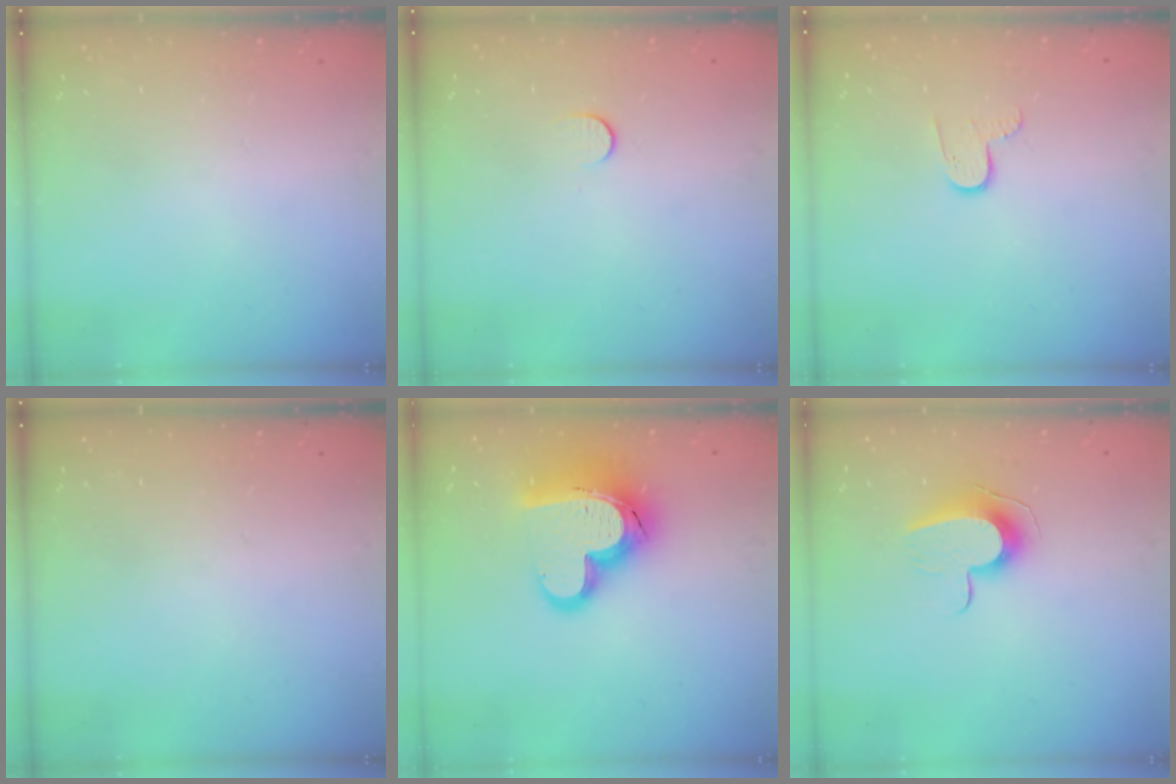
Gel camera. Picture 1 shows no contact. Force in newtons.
{"total": 5.2, "press": 5.2, "slide": 0.5}
{"total": 5.2, "press": 5.2, "slide": 0.4}
{"total": 0.0}
{"total": 19.3, "press": 19.2, "slide": 1.8}
{"total": 9.4, "press": 9.4, "slide": 0.6}